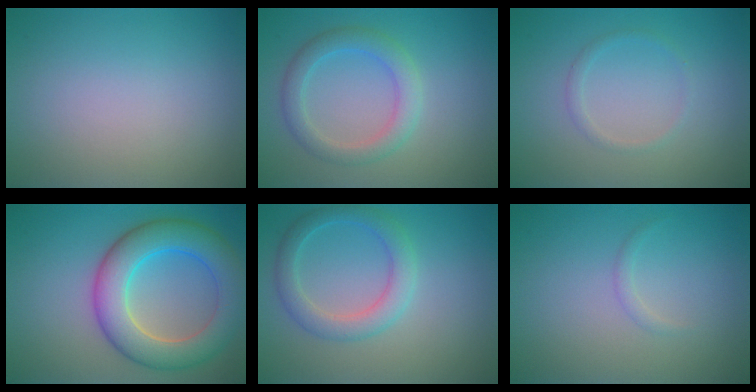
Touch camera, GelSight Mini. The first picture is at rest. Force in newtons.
{"total": 3.2, "press": 3.2, "slide": 0.4}
{"total": 1.0, "press": 1.0, "slide": 0.0}
{"total": 7.9, "press": 7.9, "slide": 0.3}
{"total": 3.2, "press": 3.2, "slide": 0.0}
{"total": 0.7, "press": 0.7, "slide": 0.0}